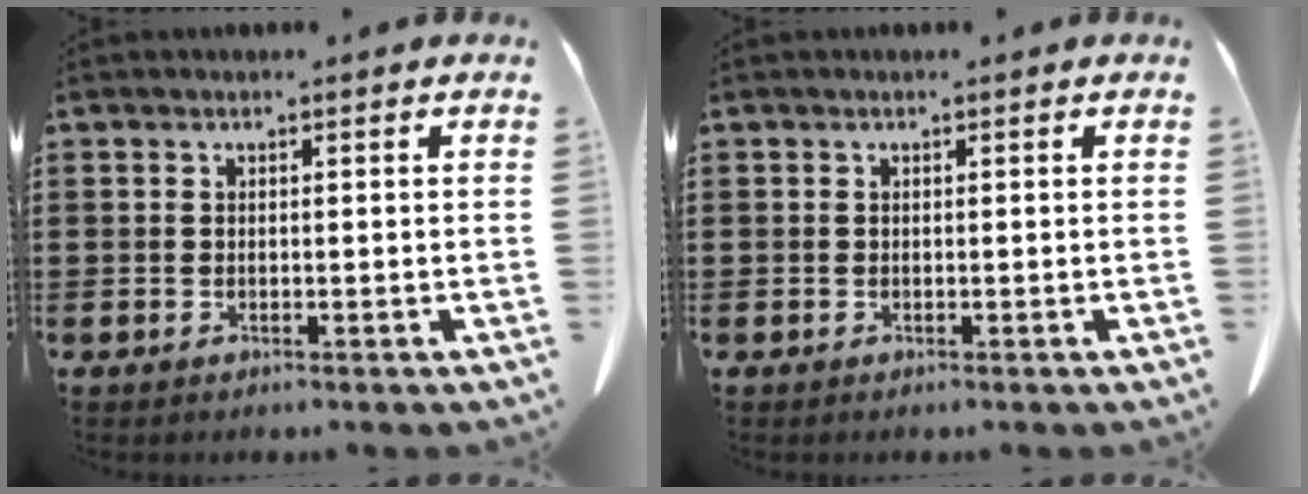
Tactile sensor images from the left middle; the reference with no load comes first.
{"total": 0.0}